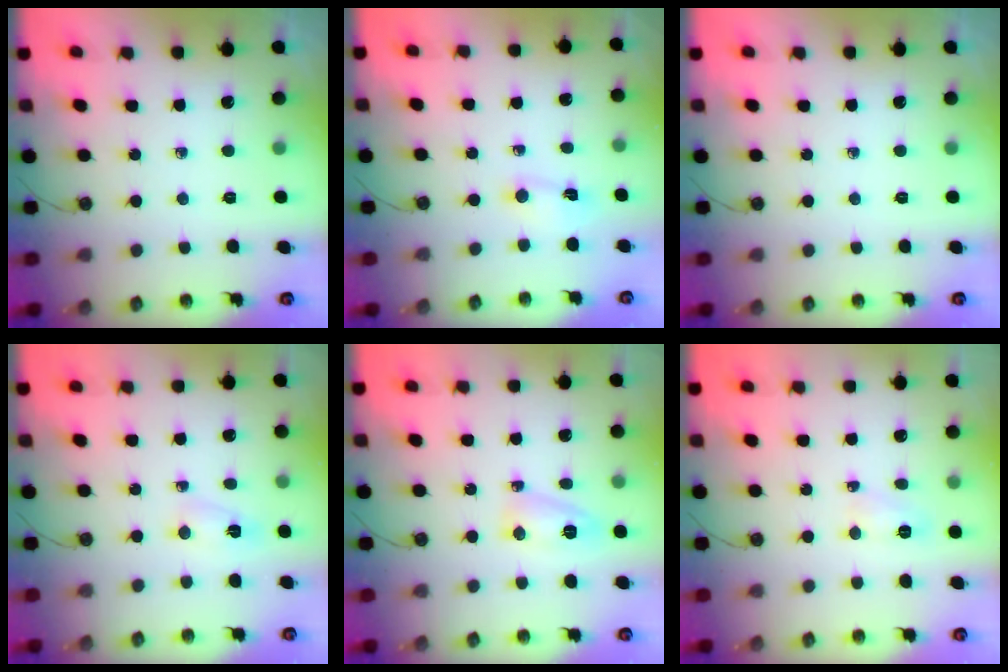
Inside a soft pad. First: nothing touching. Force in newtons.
{"total": 2.8, "press": 1.9, "slide": 2.1}
{"total": 0.0}
{"total": 2.2, "press": 2.2, "slide": 0.5}
{"total": 5.5, "press": 5.4, "slide": 0.8}
{"total": 3.7, "press": 3.6, "slide": 0.7}